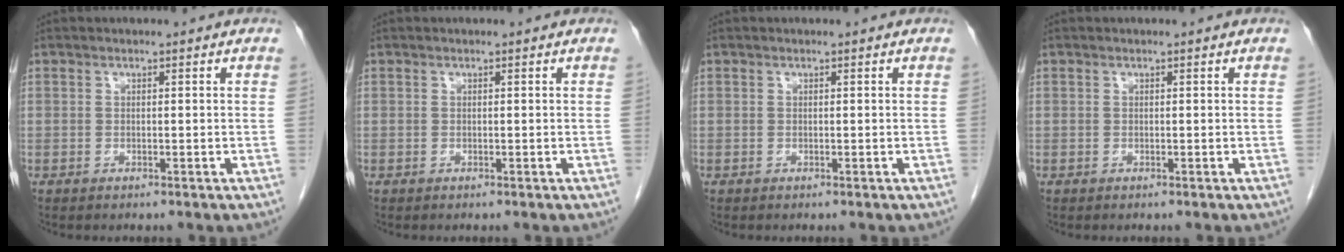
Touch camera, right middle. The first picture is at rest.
{"total": 0.0}
{"total": 0.0}
{"total": 0.0}